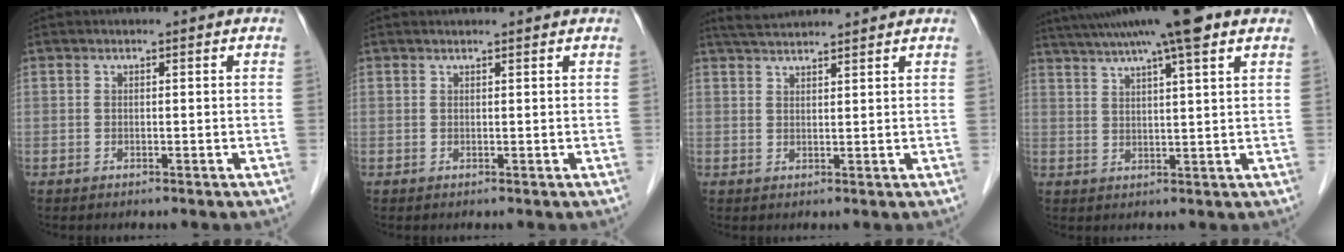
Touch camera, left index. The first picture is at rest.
{"total": 2.2, "force": [2.1, 0.0, 0.6], "torque": [-0.008, 0.012, 0.023]}
{"total": 6.7, "force": [6.1, 0.1, 2.9], "torque": [-0.044, 0.034, 0.088]}
{"total": 14.3, "force": [10.7, 0.4, 9.5], "torque": [-0.165, 0.037, 0.155]}